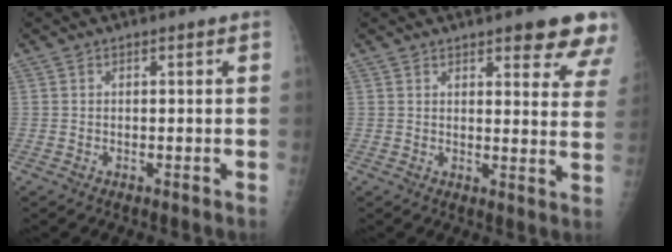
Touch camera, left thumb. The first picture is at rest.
{"total": 12.0, "force": [8.5, 3.4, 7.8], "torque": [-0.057, -0.040, 0.088]}